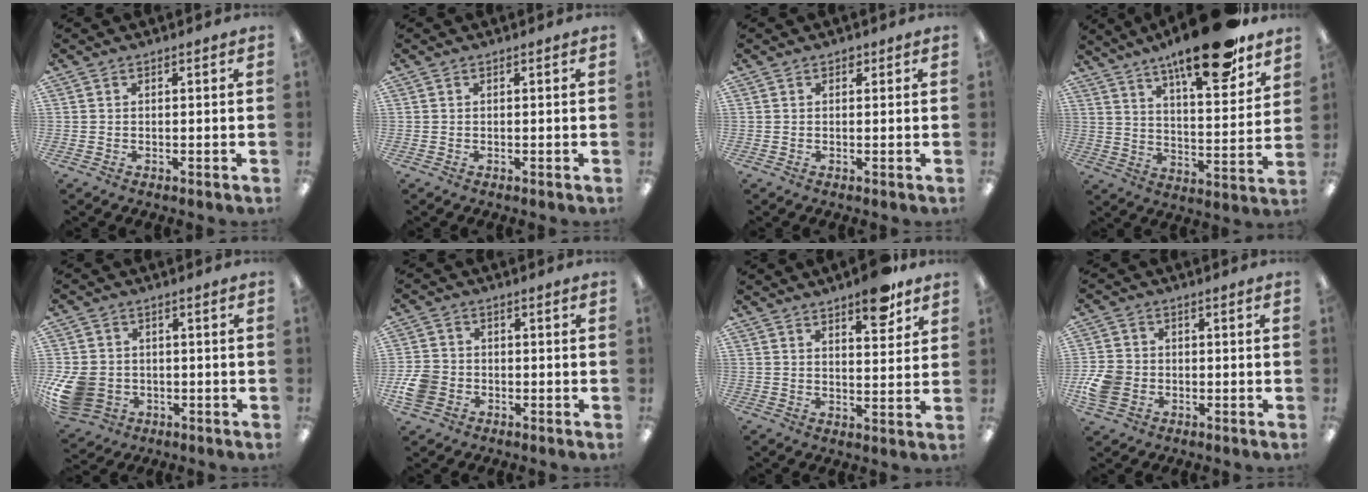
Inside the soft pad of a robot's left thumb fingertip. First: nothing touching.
{"total": 0.0}
{"total": 1.0, "force": [0.5, 0.7, 0.4], "torque": [0.000, 0.001, 0.008]}
{"total": 19.6, "force": [14.8, 5.0, 11.9], "torque": [-0.179, -0.092, 0.238]}
{"total": 10.7, "force": [-3.0, 8.5, 5.8], "torque": [-0.135, 0.015, -0.051]}
{"total": 6.2, "force": [-2.3, 5.0, 2.8], "torque": [-0.065, 0.016, -0.041]}
{"total": 8.3, "force": [6.0, 2.7, 5.0], "torque": [-0.056, -0.035, 0.096]}
{"total": 7.5, "force": [-2.2, 6.0, 3.9], "torque": [-0.096, 0.013, -0.040]}